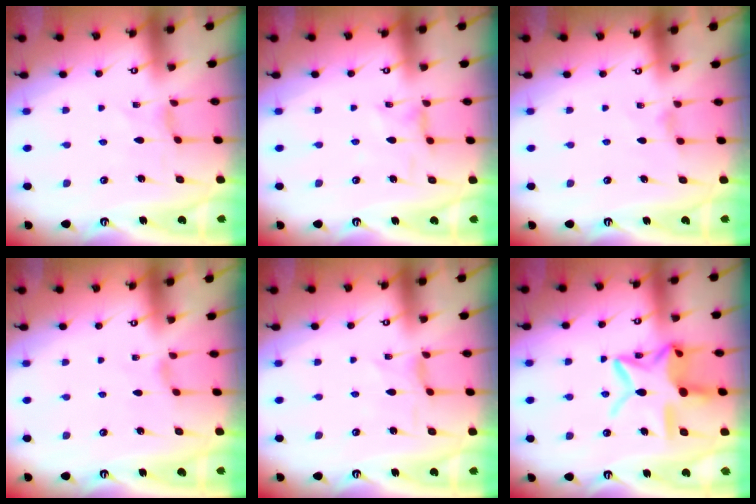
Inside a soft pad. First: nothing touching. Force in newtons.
{"total": 0.9, "press": 0.9, "slide": 0.3}
{"total": 2.5, "press": 2.5, "slide": 0.4}
{"total": 1.0, "press": 0.9, "slide": 0.4}
{"total": 1.1, "press": 1.0, "slide": 0.1}
{"total": 18.6, "press": 18.5, "slide": 1.2}